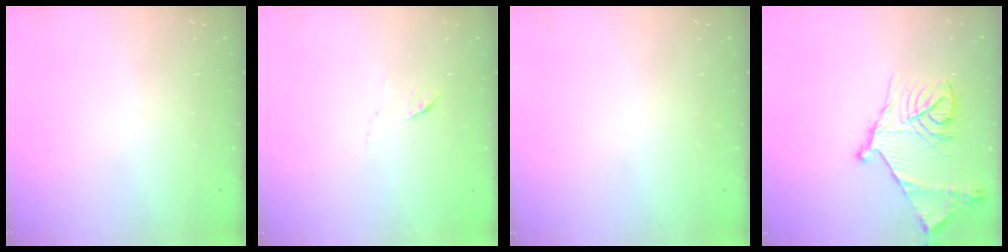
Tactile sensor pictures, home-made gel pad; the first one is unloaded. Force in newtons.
{"total": 3.7, "press": 3.7, "slide": 0.4}
{"total": 0.0}
{"total": 19.6, "press": 19.6, "slide": 1.5}